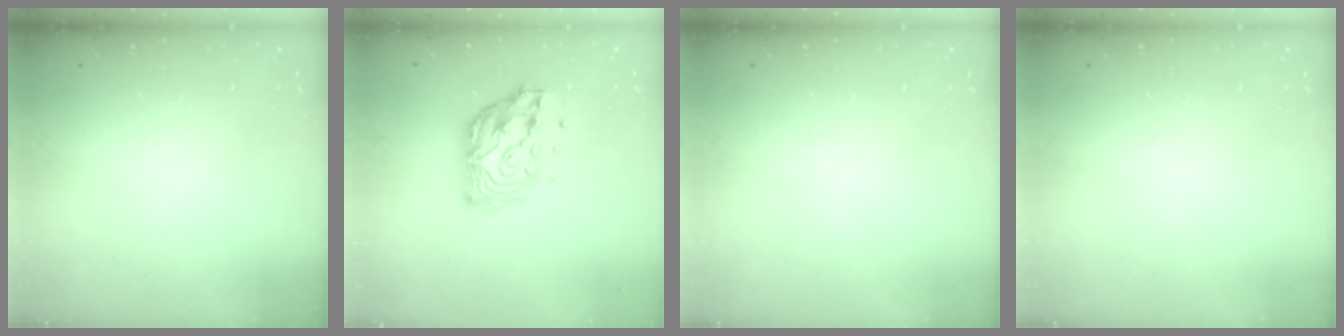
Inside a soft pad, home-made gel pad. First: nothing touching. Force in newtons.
{"total": 14.1, "press": 14.0, "slide": 1.3}
{"total": 0.0}
{"total": 0.0}